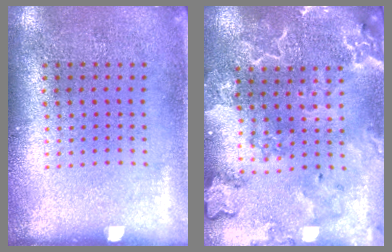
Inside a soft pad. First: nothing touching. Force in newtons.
{"total": 2.8, "press": 2.6, "slide": 1.0}